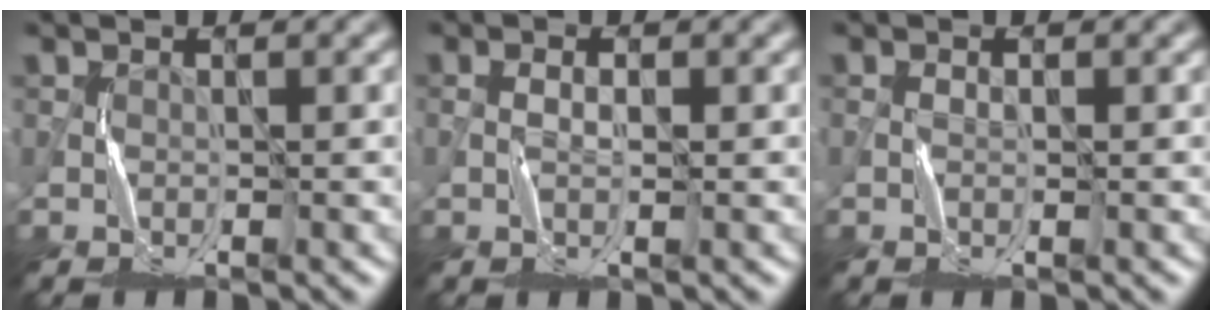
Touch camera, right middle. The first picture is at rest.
{"total": 0.8, "force": [0.3, 0.2, 0.7], "torque": [-0.007, -0.005, 0.007]}
{"total": 0.0}